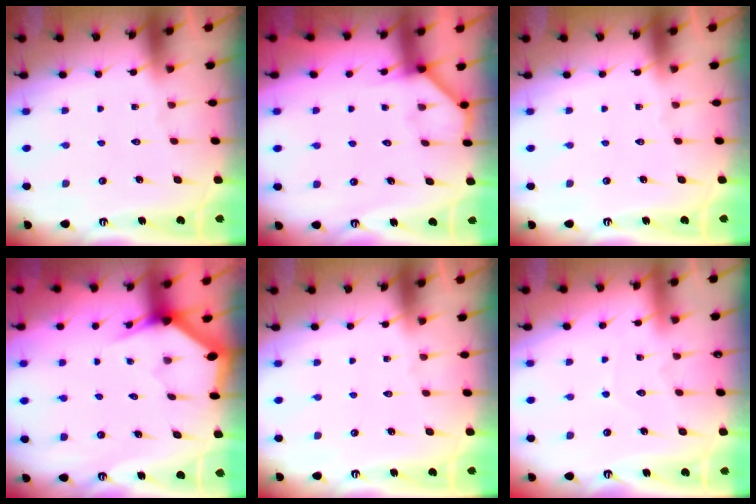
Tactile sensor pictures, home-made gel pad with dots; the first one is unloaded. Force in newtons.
{"total": 2.9, "press": 2.9, "slide": 0.5}
{"total": 0.0}
{"total": 3.0, "press": 3.0, "slide": 0.0}
{"total": 0.0}
{"total": 2.4, "press": 2.4, "slide": 0.3}